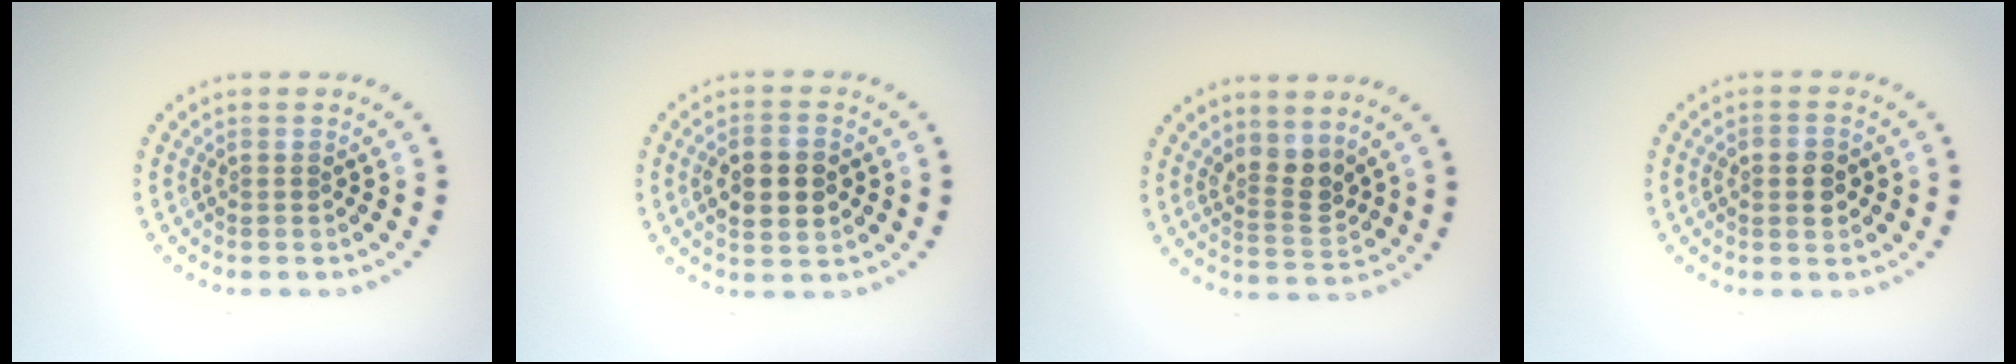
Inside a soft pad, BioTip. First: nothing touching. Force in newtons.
{"total": 3.9, "press": 3.9, "slide": 0.3}
{"total": 3.0, "press": 2.6, "slide": 1.5}
{"total": 2.8, "press": 2.8, "slide": 0.1}